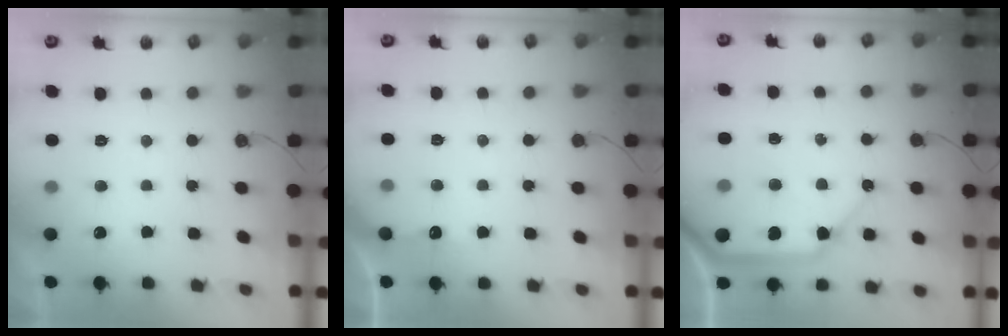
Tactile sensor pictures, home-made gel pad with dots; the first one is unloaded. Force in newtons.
{"total": 2.8, "press": 2.8, "slide": 0.4}
{"total": 16.8, "press": 16.7, "slide": 2.1}